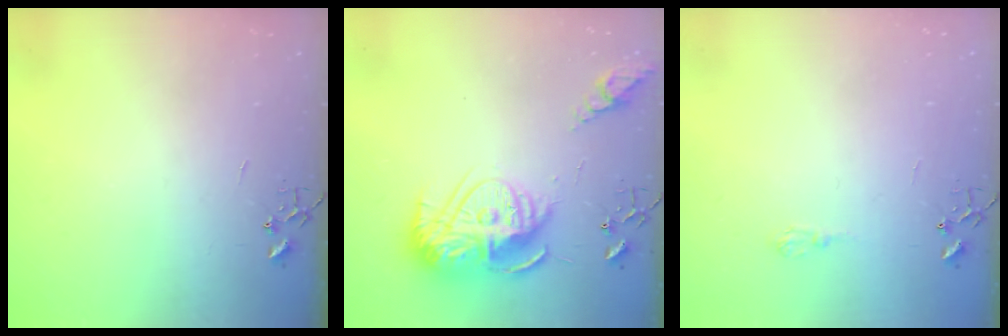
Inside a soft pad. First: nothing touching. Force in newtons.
{"total": 18.1, "press": 18.1, "slide": 1.6}
{"total": 6.0, "press": 5.9, "slide": 0.7}